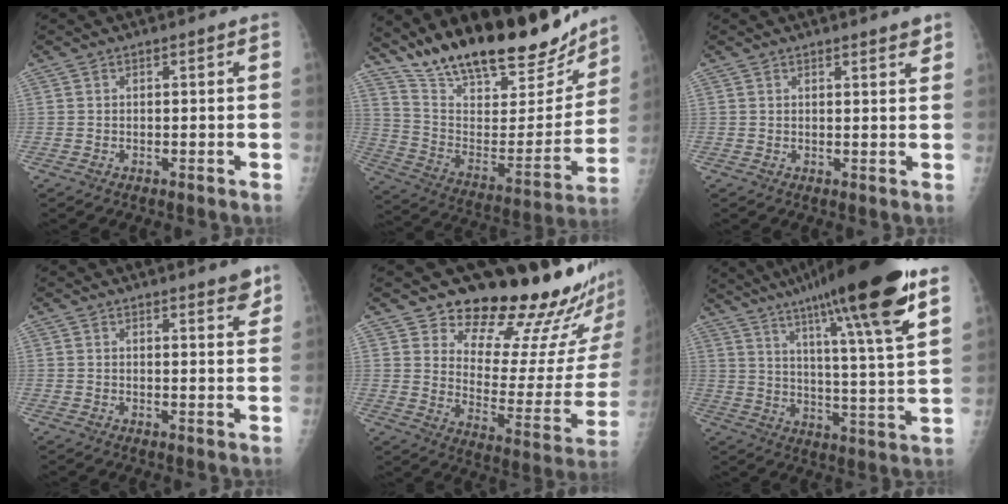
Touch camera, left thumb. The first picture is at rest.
{"total": 28.7, "force": [22.9, 9.5, 14.5], "torque": [-0.204, -0.086, 0.361]}
{"total": 2.0, "force": [1.7, 0.3, 1.1], "torque": [-0.009, -0.011, 0.021]}
{"total": 3.7, "force": [2.8, 0.8, 2.3], "torque": [-0.017, -0.019, 0.034]}
{"total": 21.5, "force": [17.8, 6.3, 10.2], "torque": [-0.096, -0.156, 0.239]}
{"total": 25.2, "force": [16.1, 2.2, 19.2], "torque": [-0.288, -0.049, 0.246]}